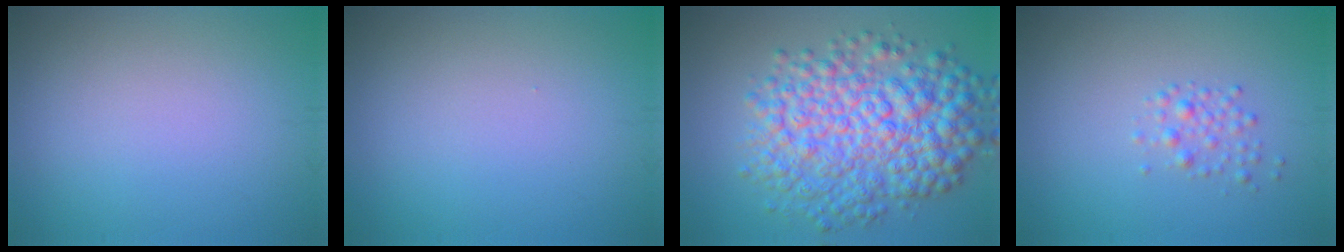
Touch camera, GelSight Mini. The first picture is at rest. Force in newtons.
{"total": 0.0}
{"total": 9.3, "press": 9.3, "slide": 0.1}
{"total": 1.4, "press": 1.4, "slide": 0.0}